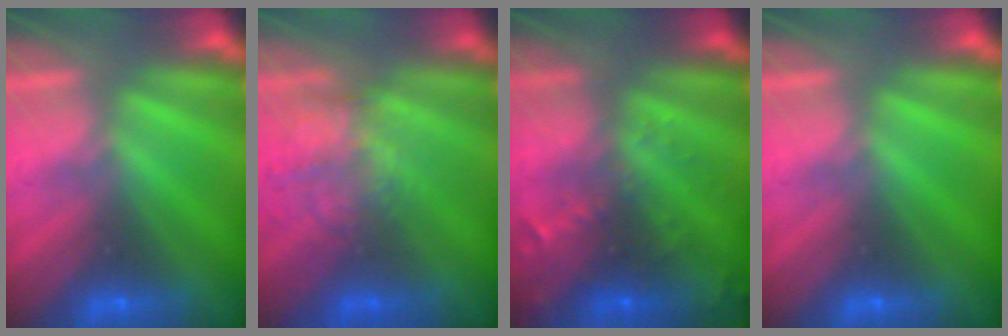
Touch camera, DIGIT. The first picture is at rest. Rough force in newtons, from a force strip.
{"total": 2.1}
{"total": 10.8}
{"total": 0.0}